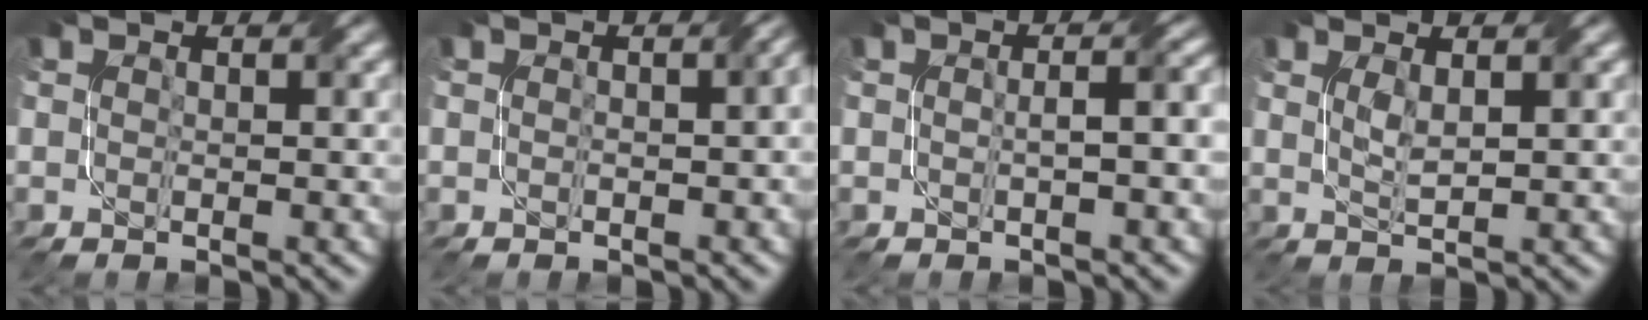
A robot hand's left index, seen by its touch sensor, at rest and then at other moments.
{"total": 2.1, "force": [0.0, 0.7, 1.9], "torque": [-0.018, 0.002, 0.001]}
{"total": 2.6, "force": [-0.1, 0.9, 2.5], "torque": [-0.025, 0.009, 0.000]}
{"total": 1.5, "force": [0.8, 0.3, 1.3], "torque": [-0.029, -0.002, 0.018]}